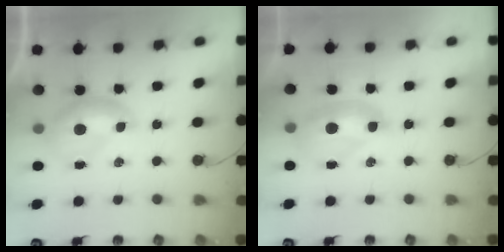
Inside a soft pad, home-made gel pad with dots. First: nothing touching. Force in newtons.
{"total": 2.5, "press": 2.5, "slide": 0.6}